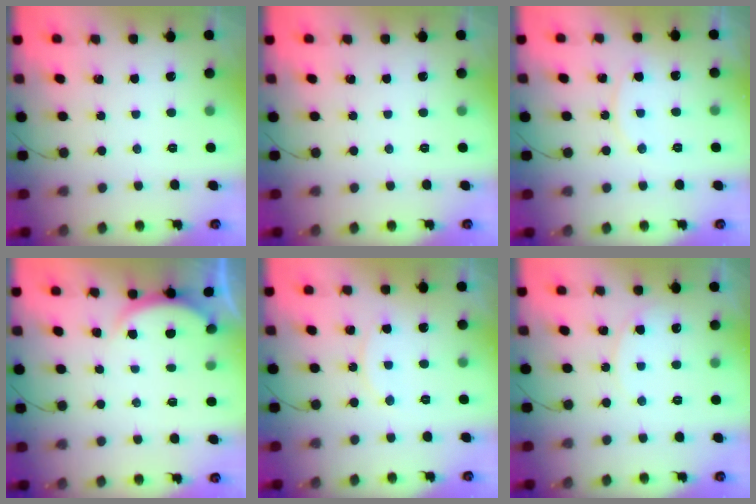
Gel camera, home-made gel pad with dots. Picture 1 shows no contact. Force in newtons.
{"total": 0.0}
{"total": 6.1, "press": 6.1, "slide": 0.5}
{"total": 1.6, "press": 1.5, "slide": 0.6}
{"total": 4.9, "press": 4.8, "slide": 0.5}
{"total": 5.0, "press": 5.0, "slide": 0.5}